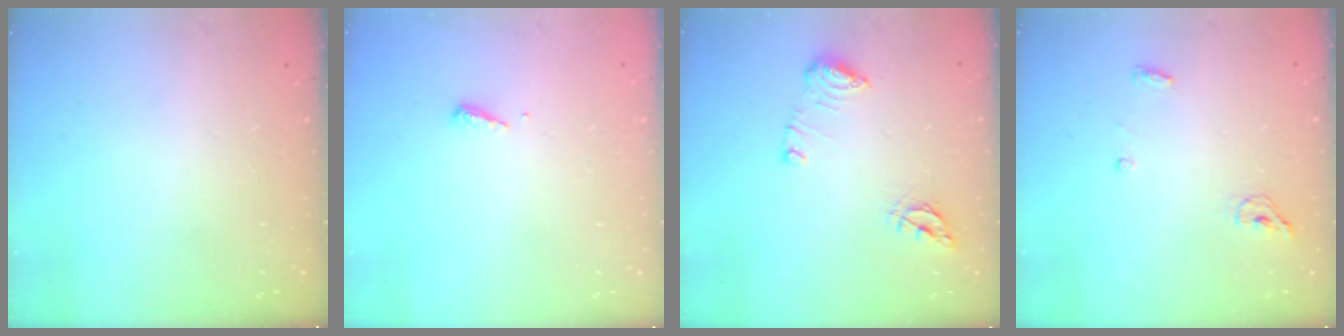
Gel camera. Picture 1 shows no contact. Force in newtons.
{"total": 4.8, "press": 4.8, "slide": 0.5}
{"total": 10.0, "press": 9.9, "slide": 1.0}
{"total": 4.4, "press": 4.3, "slide": 1.1}